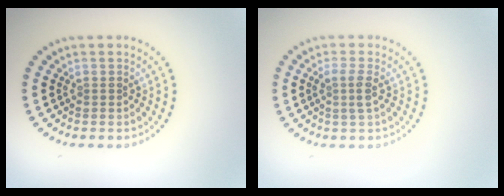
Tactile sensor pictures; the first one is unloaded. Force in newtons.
{"total": 1.7, "press": 1.4, "slide": 0.8}